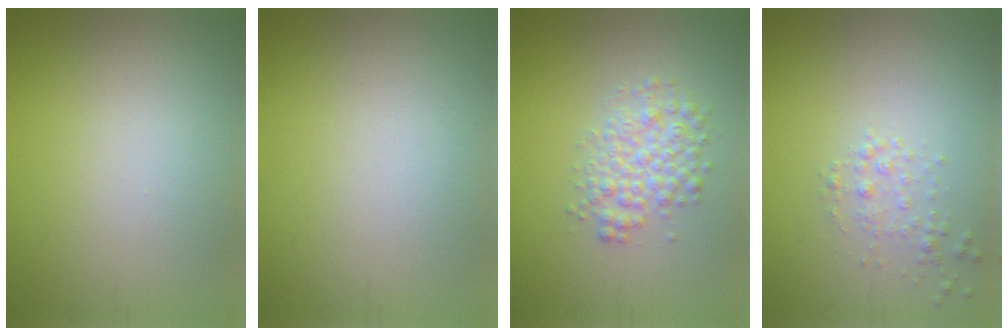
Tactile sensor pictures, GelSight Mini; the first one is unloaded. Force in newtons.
{"total": 0.0}
{"total": 3.3, "press": 3.3, "slide": 0.1}
{"total": 1.4, "press": 1.4, "slide": 0.1}